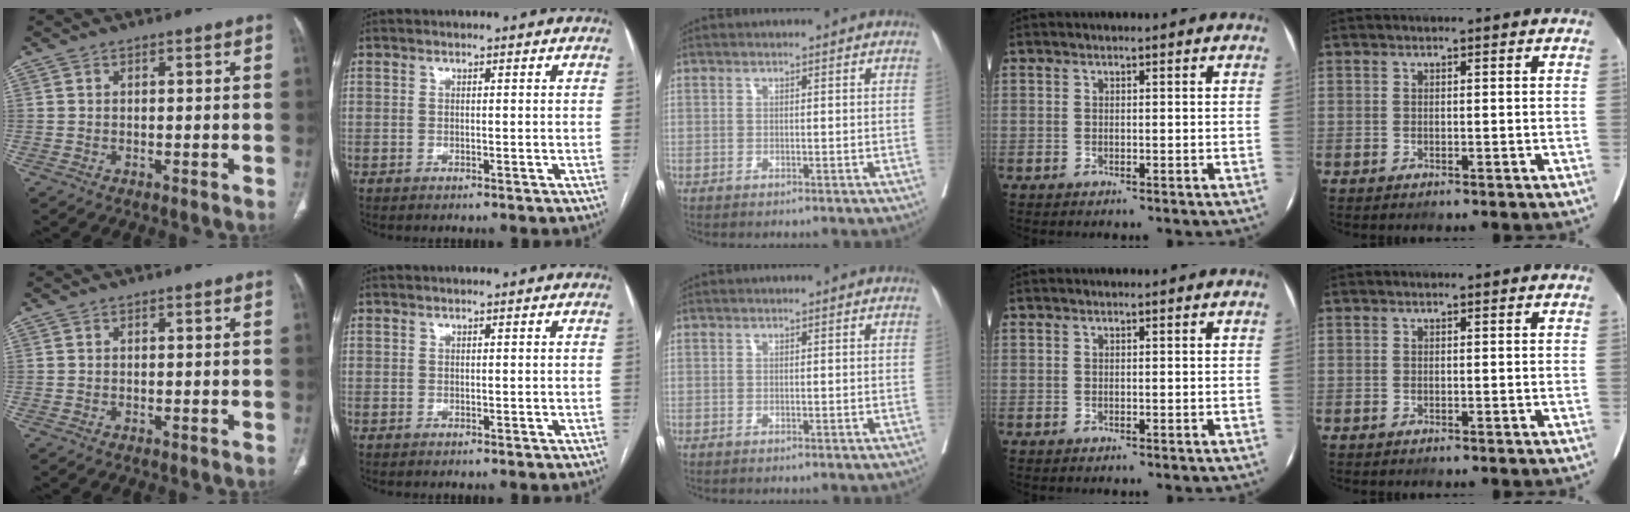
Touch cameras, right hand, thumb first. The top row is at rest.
{}